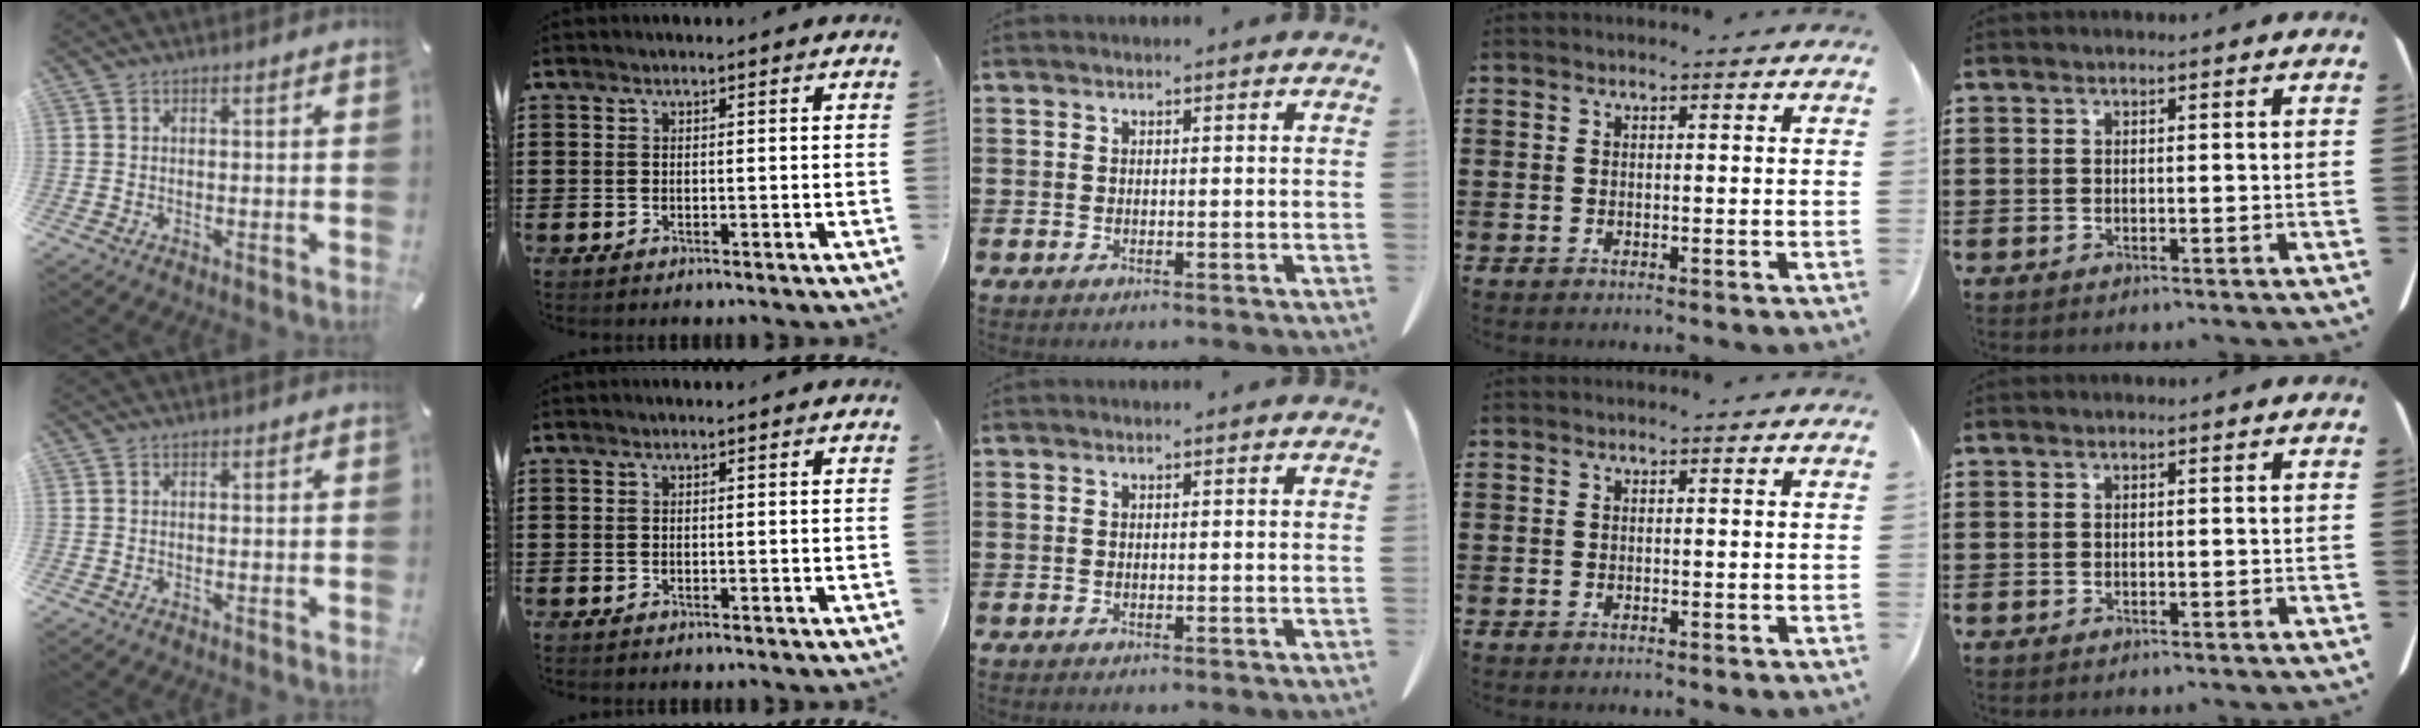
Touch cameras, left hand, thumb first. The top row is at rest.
{}